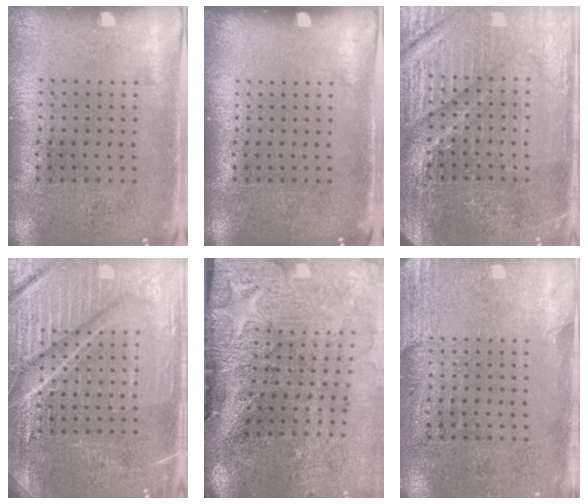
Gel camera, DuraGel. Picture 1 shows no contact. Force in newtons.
{"total": 0.0}
{"total": 4.8, "press": 4.6, "slide": 1.5}
{"total": 7.5, "press": 7.4, "slide": 1.0}
{"total": 5.0, "press": 3.9, "slide": 3.1}
{"total": 2.8, "press": 2.5, "slide": 1.2}